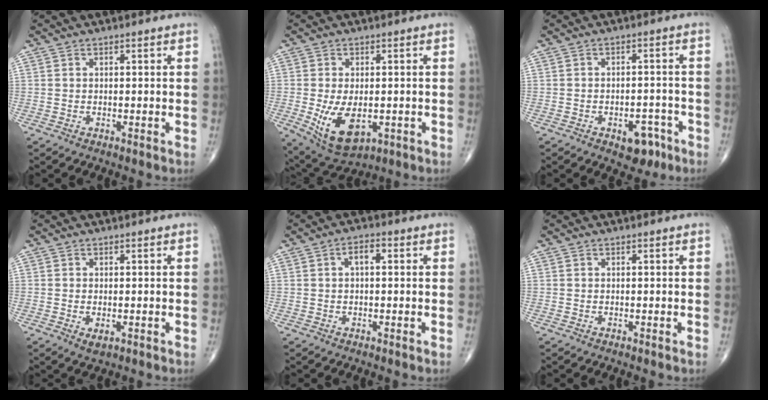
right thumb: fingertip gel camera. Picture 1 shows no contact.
{"total": 10.2, "force": [-2.2, 5.7, 8.2], "torque": [-0.138, -0.013, -0.019]}
{"total": 5.9, "force": [-3.2, 3.4, 3.6], "torque": [-0.026, 0.024, -0.039]}
{"total": 1.9, "force": [-0.5, 0.9, 1.5], "torque": [-0.027, -0.003, -0.006]}
{"total": 3.1, "force": [0.6, 1.5, 2.7], "torque": [-0.041, 0.011, 0.008]}
{"total": 0.0}